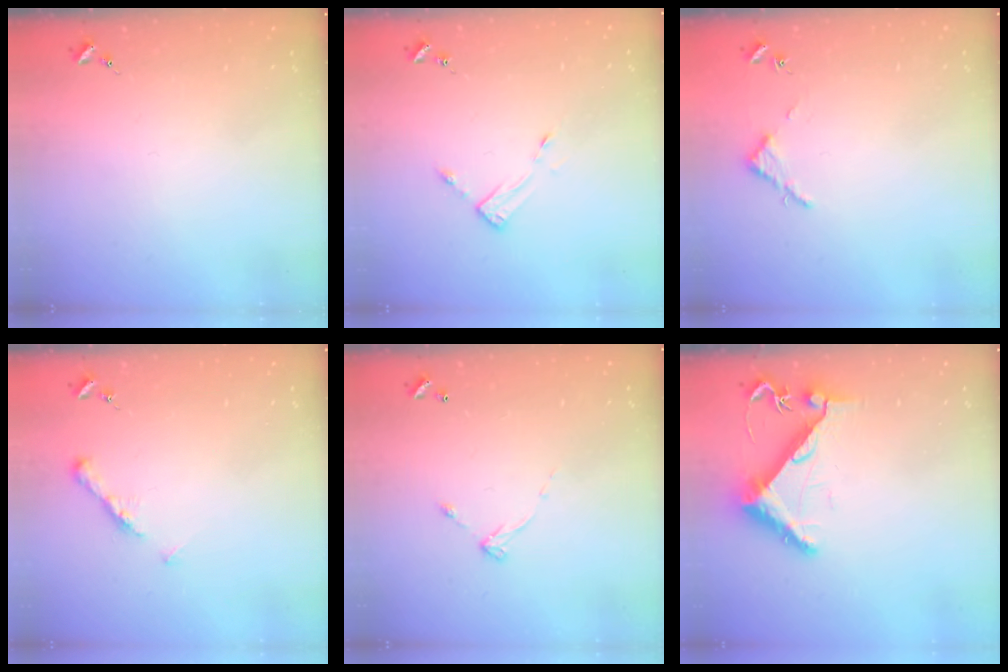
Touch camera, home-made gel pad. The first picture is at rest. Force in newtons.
{"total": 3.2, "press": 3.2, "slide": 0.3}
{"total": 2.8, "press": 2.8, "slide": 0.3}
{"total": 6.8, "press": 6.7, "slide": 0.6}
{"total": 5.4, "press": 5.4, "slide": 0.3}
{"total": 8.4, "press": 8.4, "slide": 0.4}